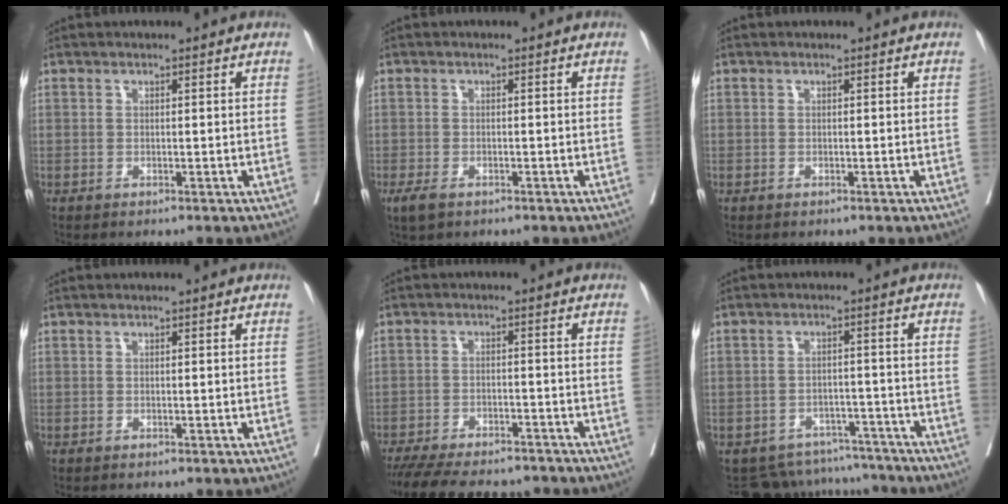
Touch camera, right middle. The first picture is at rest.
{"total": 2.7, "force": [-1.7, 1.3, 1.7], "torque": [-0.036, -0.005, -0.025]}
{"total": 0.0}
{"total": 0.0}
{"total": 15.8, "force": [-13.9, 4.1, 6.3], "torque": [-0.137, -0.013, -0.197]}
{"total": 10.5, "force": [-9.7, 4.0, -0.1], "torque": [0.005, 0.028, -0.125]}